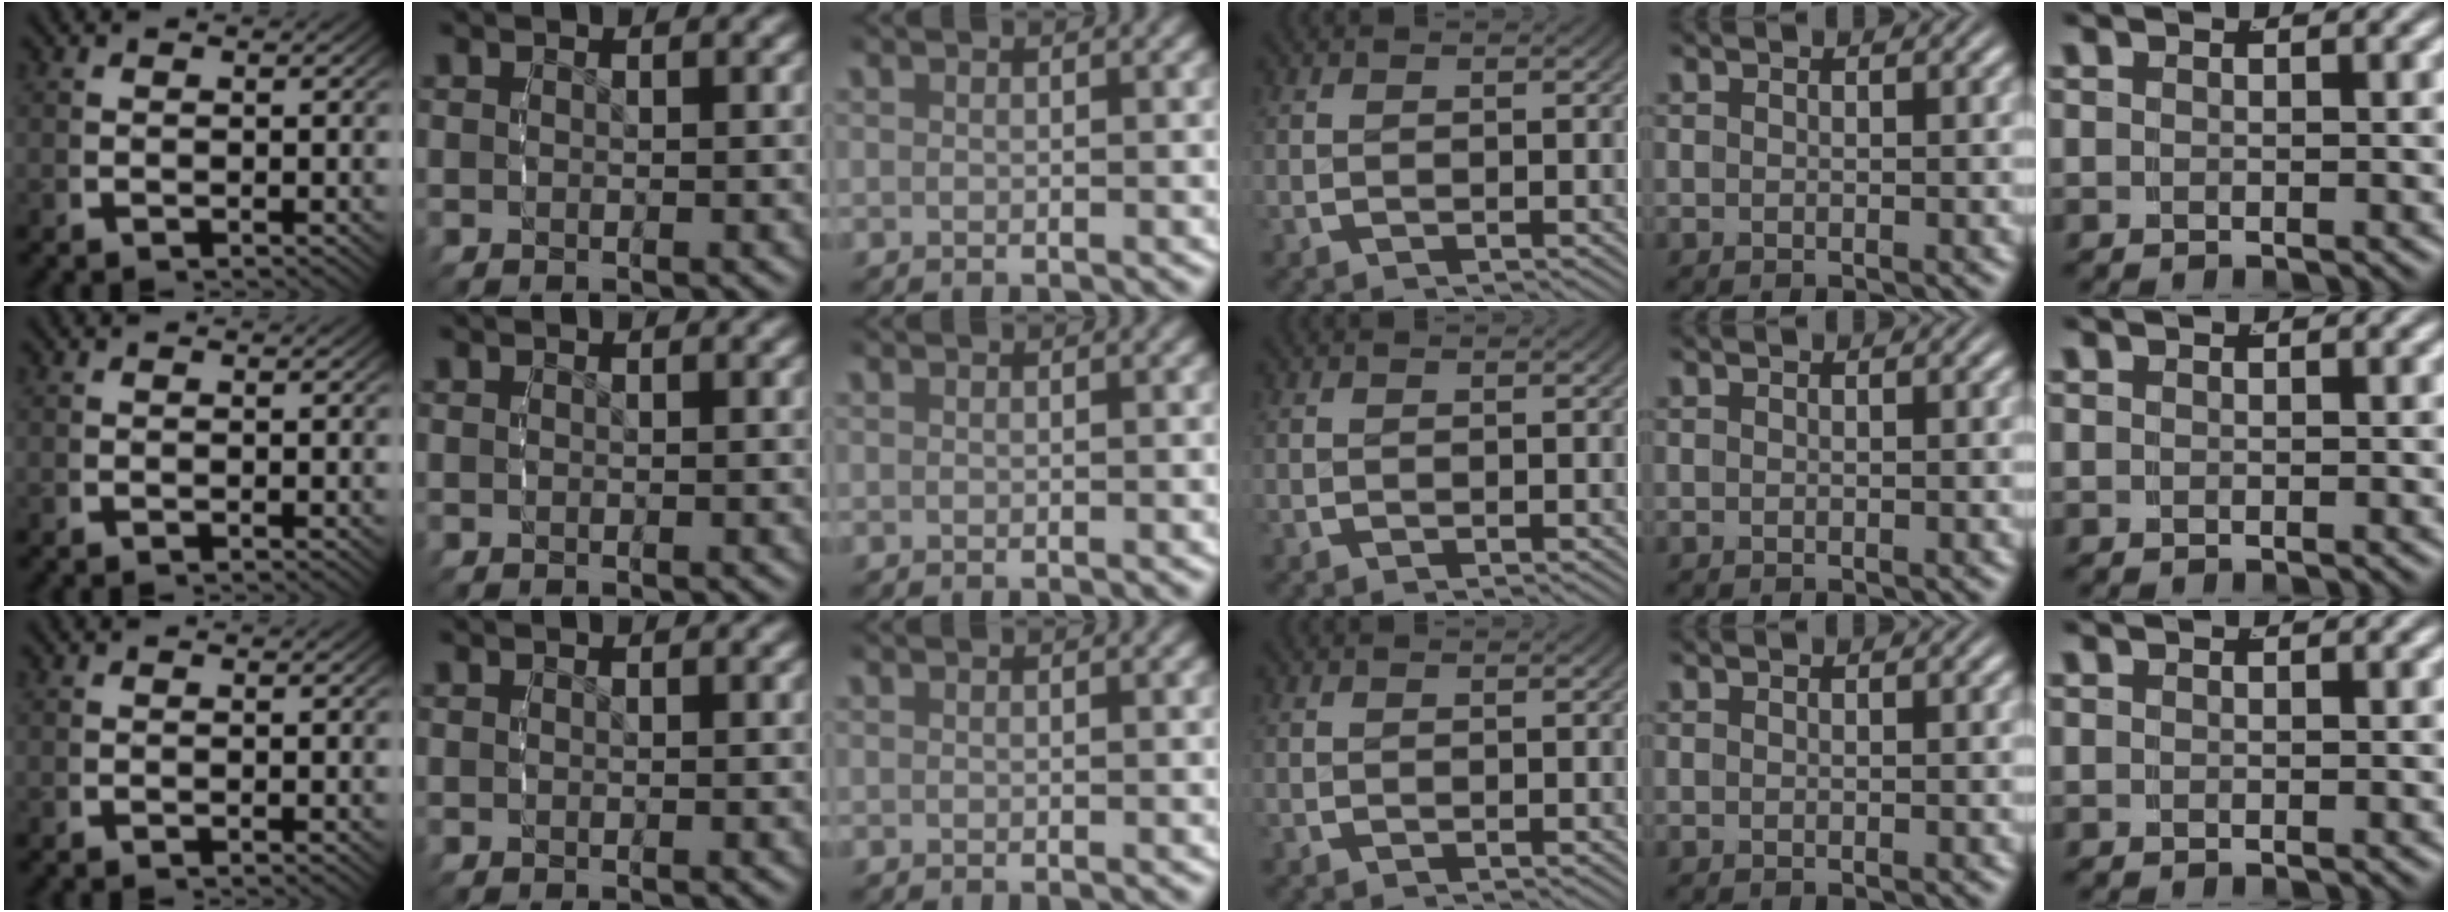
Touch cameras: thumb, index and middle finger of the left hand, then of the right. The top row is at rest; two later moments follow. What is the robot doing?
{"motion": "grasp_and_lifting", "object": "camera"}